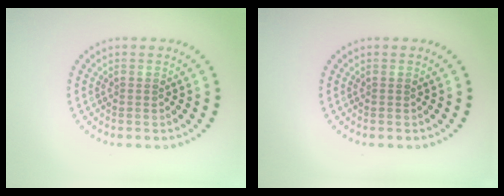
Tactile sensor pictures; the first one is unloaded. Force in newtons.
{"total": 0.0}